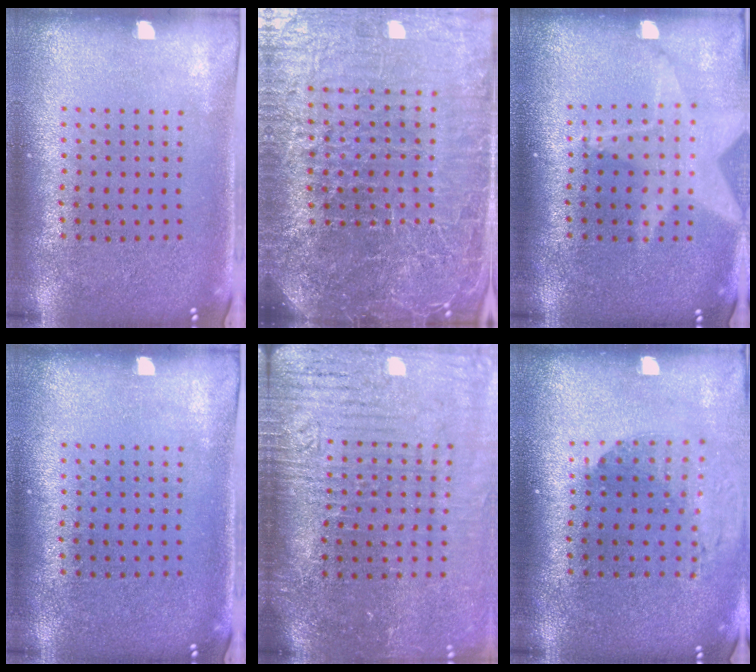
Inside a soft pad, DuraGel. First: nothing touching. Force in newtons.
{"total": 7.2, "press": 6.3, "slide": 3.5}
{"total": 1.8, "press": 1.5, "slide": 1.1}
{"total": 0.0}
{"total": 4.6, "press": 3.9, "slide": 2.4}
{"total": 1.5, "press": 1.4, "slide": 0.6}